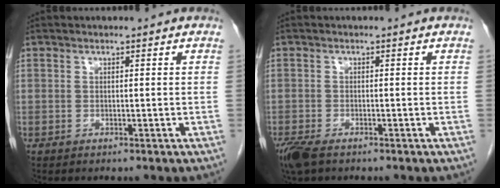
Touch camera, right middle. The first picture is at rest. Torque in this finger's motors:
{"motor_torque": [0.55, -0.42, 0.21, 0.08]}